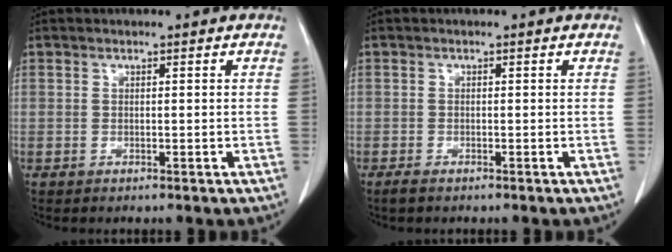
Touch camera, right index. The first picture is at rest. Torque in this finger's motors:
{"motor_torque": [0.06, -0.04, 0.00, -0.03]}